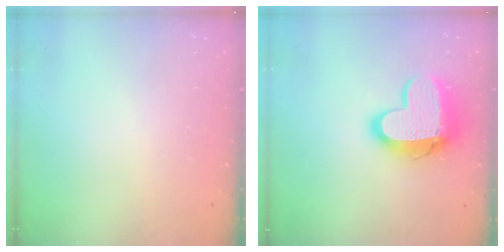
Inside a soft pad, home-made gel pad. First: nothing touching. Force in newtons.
{"total": 15.2, "press": 15.2, "slide": 1.3}